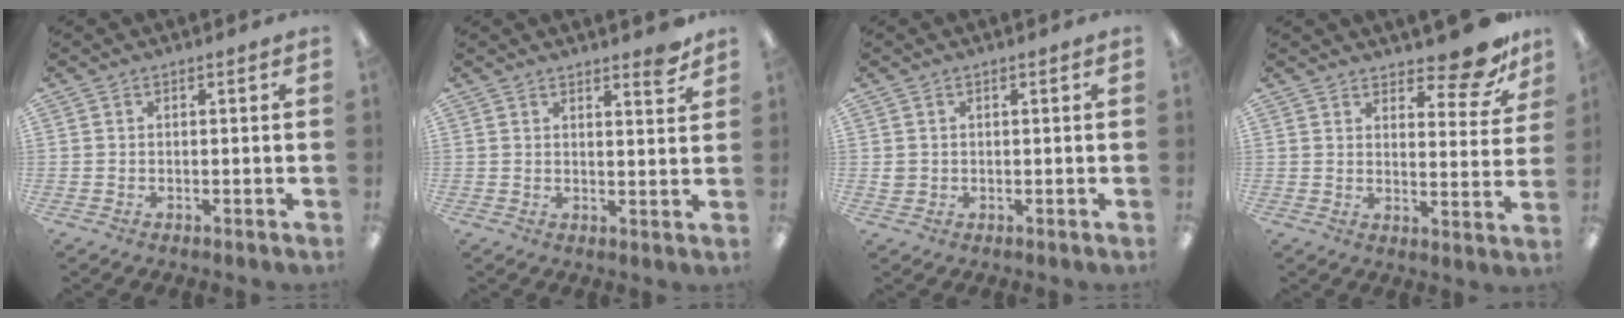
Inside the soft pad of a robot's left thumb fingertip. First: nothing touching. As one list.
[{"total": 3.9, "force": [3.4, 0.8, 1.7], "torque": [-0.009, -0.027, 0.055]}, {"total": 1.5, "force": [0.4, 1.4, 0.4], "torque": [-0.009, 0.003, 0.006]}, {"total": 10.1, "force": [8.5, 2.8, 4.8], "torque": [-0.048, -0.065, 0.145]}]